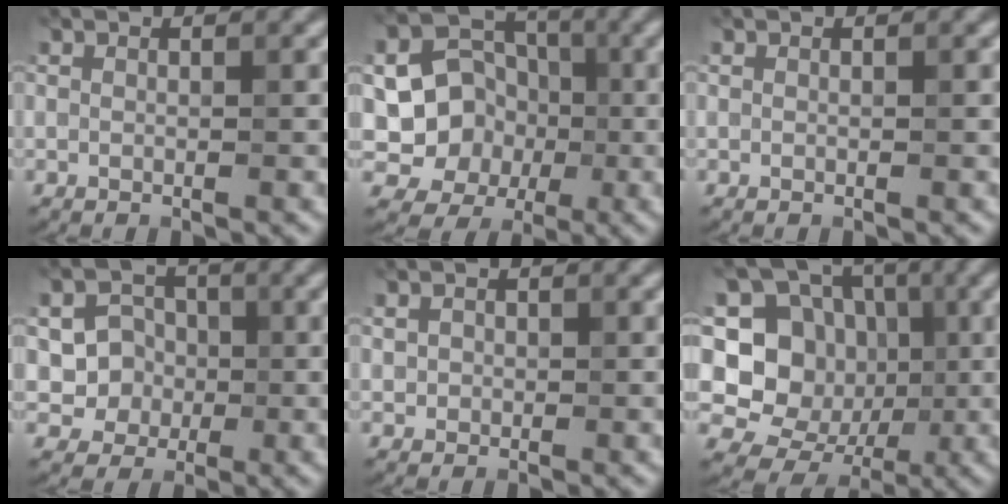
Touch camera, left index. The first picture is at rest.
{"total": 8.1, "force": [-1.0, 7.1, 3.7], "torque": [-0.051, -0.002, -0.035]}
{"total": 0.0}
{"total": 4.8, "force": [-0.6, 4.5, 1.7], "torque": [-0.019, 0.015, -0.029]}
{"total": 0.9, "force": [0.0, 0.9, 0.2], "torque": [0.000, -0.002, 0.001]}
{"total": 13.2, "force": [-0.1, 11.8, 5.8], "torque": [-0.139, 0.042, -0.010]}